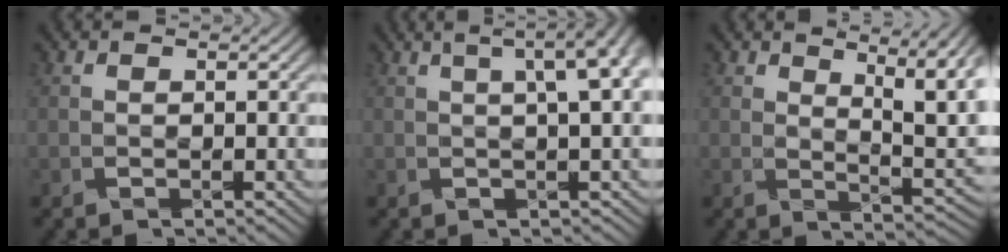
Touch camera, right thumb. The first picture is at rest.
{"total": 7.9, "force": [2.5, 2.5, 7.0], "torque": [-0.060, 0.040, 0.016]}
{"total": 7.4, "force": [3.8, 2.5, 5.8], "torque": [-0.099, -0.001, 0.062]}